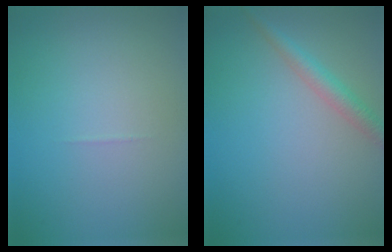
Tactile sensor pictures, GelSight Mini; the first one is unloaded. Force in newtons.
{"total": 2.1, "press": 2.1, "slide": 0.0}